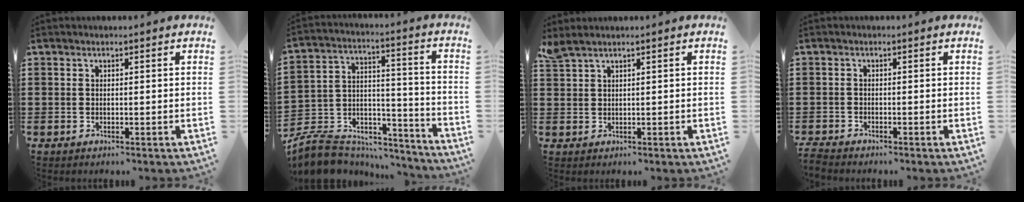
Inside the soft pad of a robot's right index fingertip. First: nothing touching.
{"total": 6.9, "force": [-6.0, 3.3, 0.8], "torque": [-0.031, 0.000, -0.117]}
{"total": 1.6, "force": [1.2, 0.3, 1.0], "torque": [-0.022, 0.001, 0.022]}
{"total": 1.4, "force": [-1.4, 0.1, -0.1], "torque": [-0.002, 0.000, -0.030]}